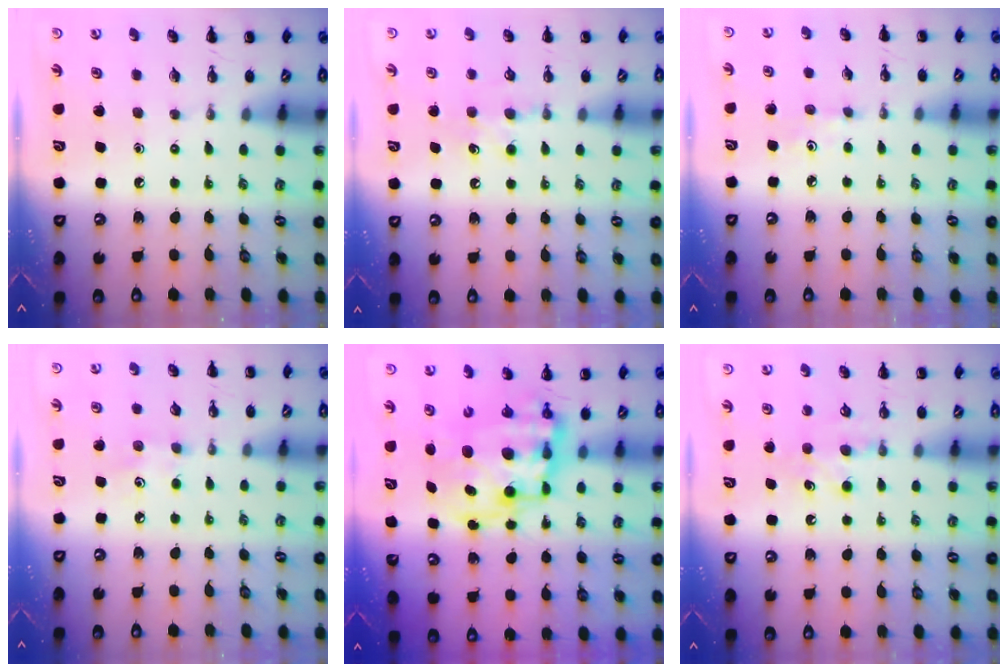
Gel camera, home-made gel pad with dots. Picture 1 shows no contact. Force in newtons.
{"total": 6.0, "press": 5.8, "slide": 1.7}
{"total": 3.2, "press": 3.0, "slide": 1.2}
{"total": 4.3, "press": 4.1, "slide": 1.2}
{"total": 14.5, "press": 14.1, "slide": 3.3}
{"total": 7.5, "press": 7.3, "slide": 1.7}